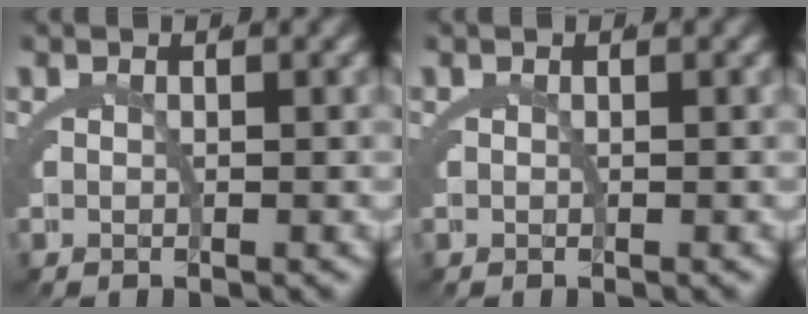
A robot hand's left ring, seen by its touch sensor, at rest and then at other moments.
{"total": 0.0}